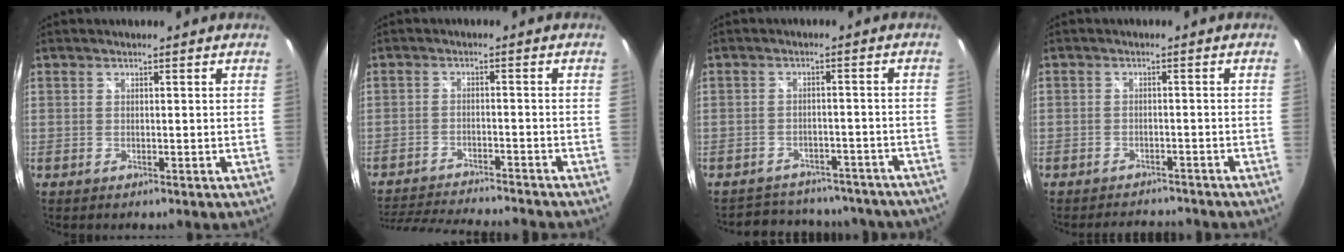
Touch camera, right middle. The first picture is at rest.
{"total": 15.1, "force": [-13.7, 1.9, 6.1], "torque": [-0.130, -0.014, -0.206]}
{"total": 18.3, "force": [-15.8, 7.4, 5.6], "torque": [-0.111, 0.029, -0.182]}
{"total": 5.5, "force": [-5.0, 2.1, 1.0], "torque": [-0.026, 0.021, -0.066]}